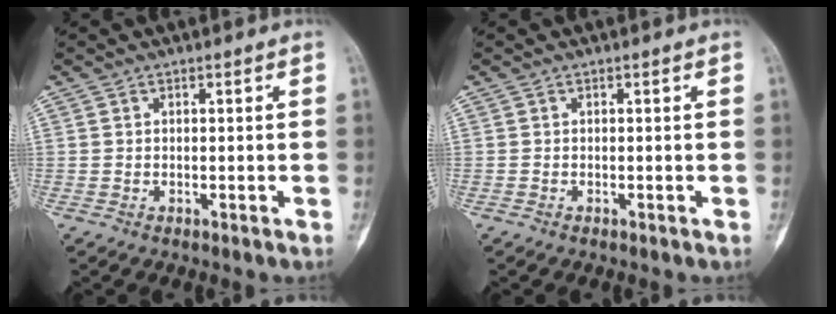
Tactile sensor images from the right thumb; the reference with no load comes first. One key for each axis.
{"total": 0.0}